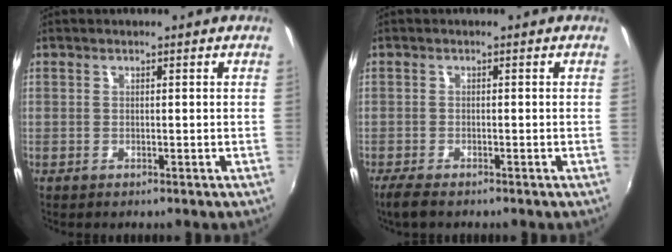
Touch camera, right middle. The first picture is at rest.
{"total": 3.4, "force": [-2.7, 0.8, 2.0], "torque": [-0.049, -0.013, -0.051]}